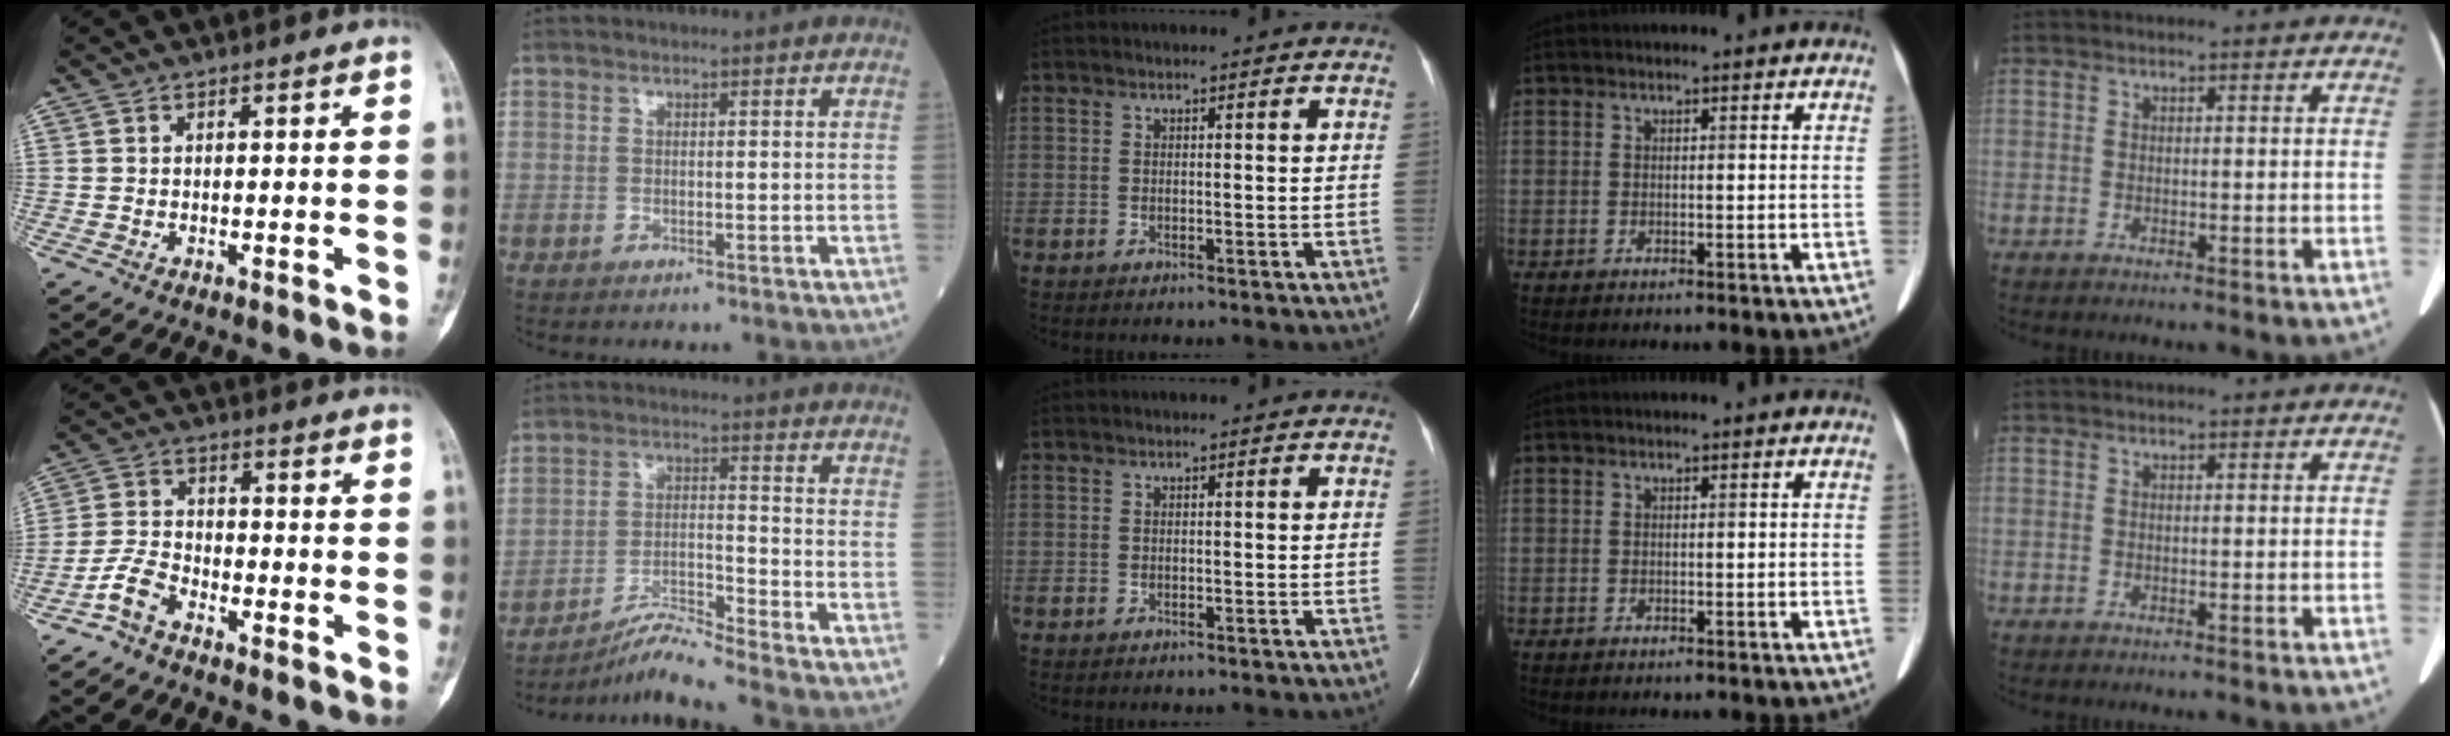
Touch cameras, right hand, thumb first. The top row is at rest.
{"thumb": {"total": 5.4, "force": [-3.9, 2.5, 2.8], "torque": [-0.057, 0.026, -0.088]}, "index": {"total": 6.9, "force": [-6.3, -2.1, 1.9], "torque": [-0.043, -0.013, -0.115]}}